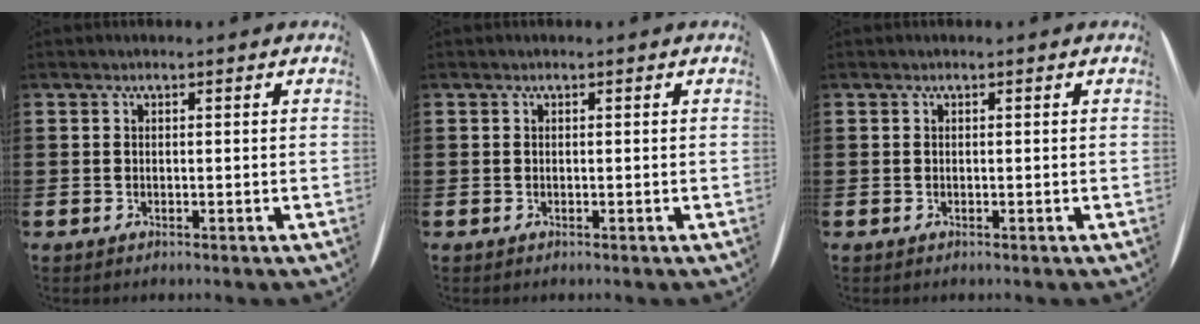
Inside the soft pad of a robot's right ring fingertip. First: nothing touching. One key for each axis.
{"total": 0.0}
{"total": 0.0}